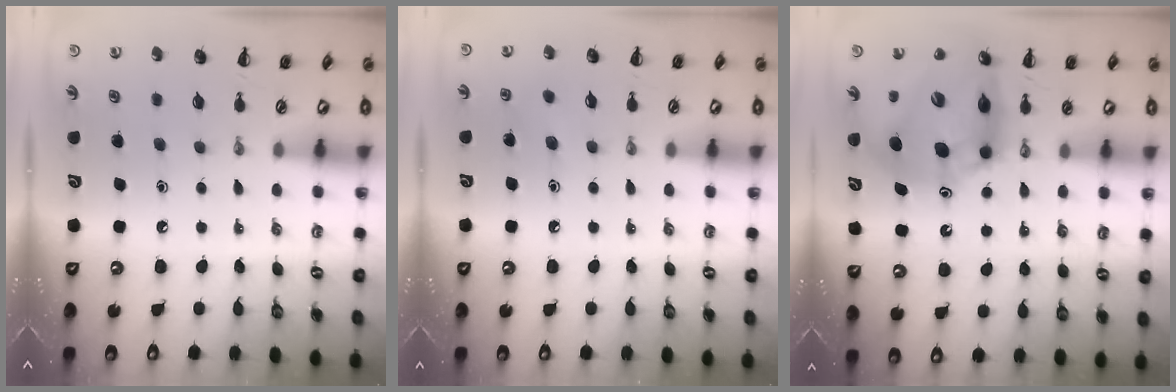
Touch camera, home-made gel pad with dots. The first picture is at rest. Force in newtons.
{"total": 3.9, "press": 3.7, "slide": 1.0}
{"total": 14.2, "press": 13.6, "slide": 4.2}